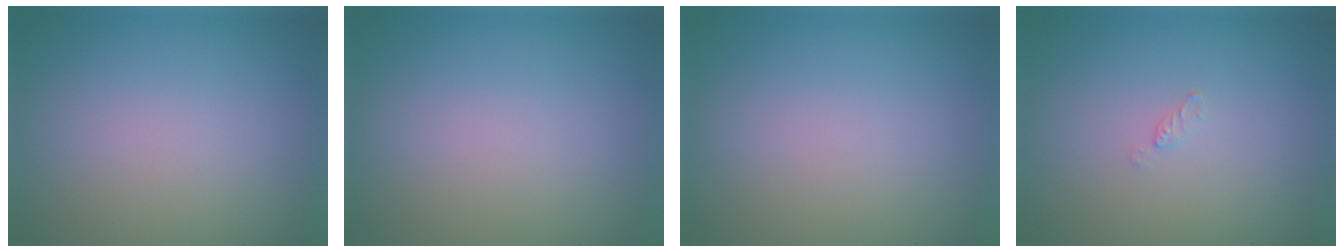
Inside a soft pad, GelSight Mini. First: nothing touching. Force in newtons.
{"total": 0.0}
{"total": 0.0}
{"total": 0.6, "press": 0.6, "slide": 0.1}